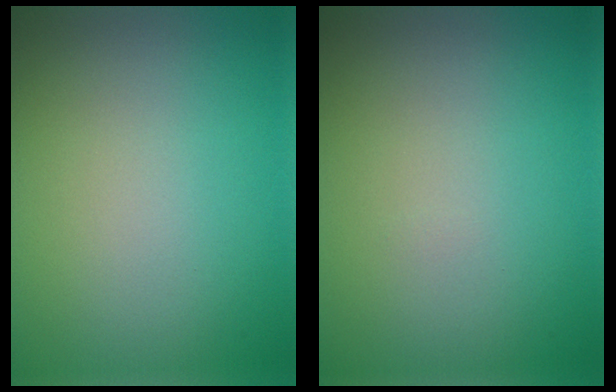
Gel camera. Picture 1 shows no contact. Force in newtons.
{"total": 0.0}